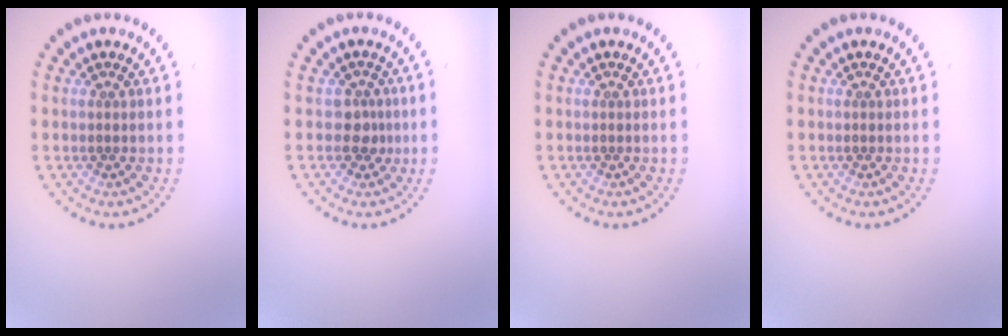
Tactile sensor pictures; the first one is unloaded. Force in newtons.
{"total": 1.7, "press": 1.3, "slide": 1.1}
{"total": 0.0}
{"total": 0.0}